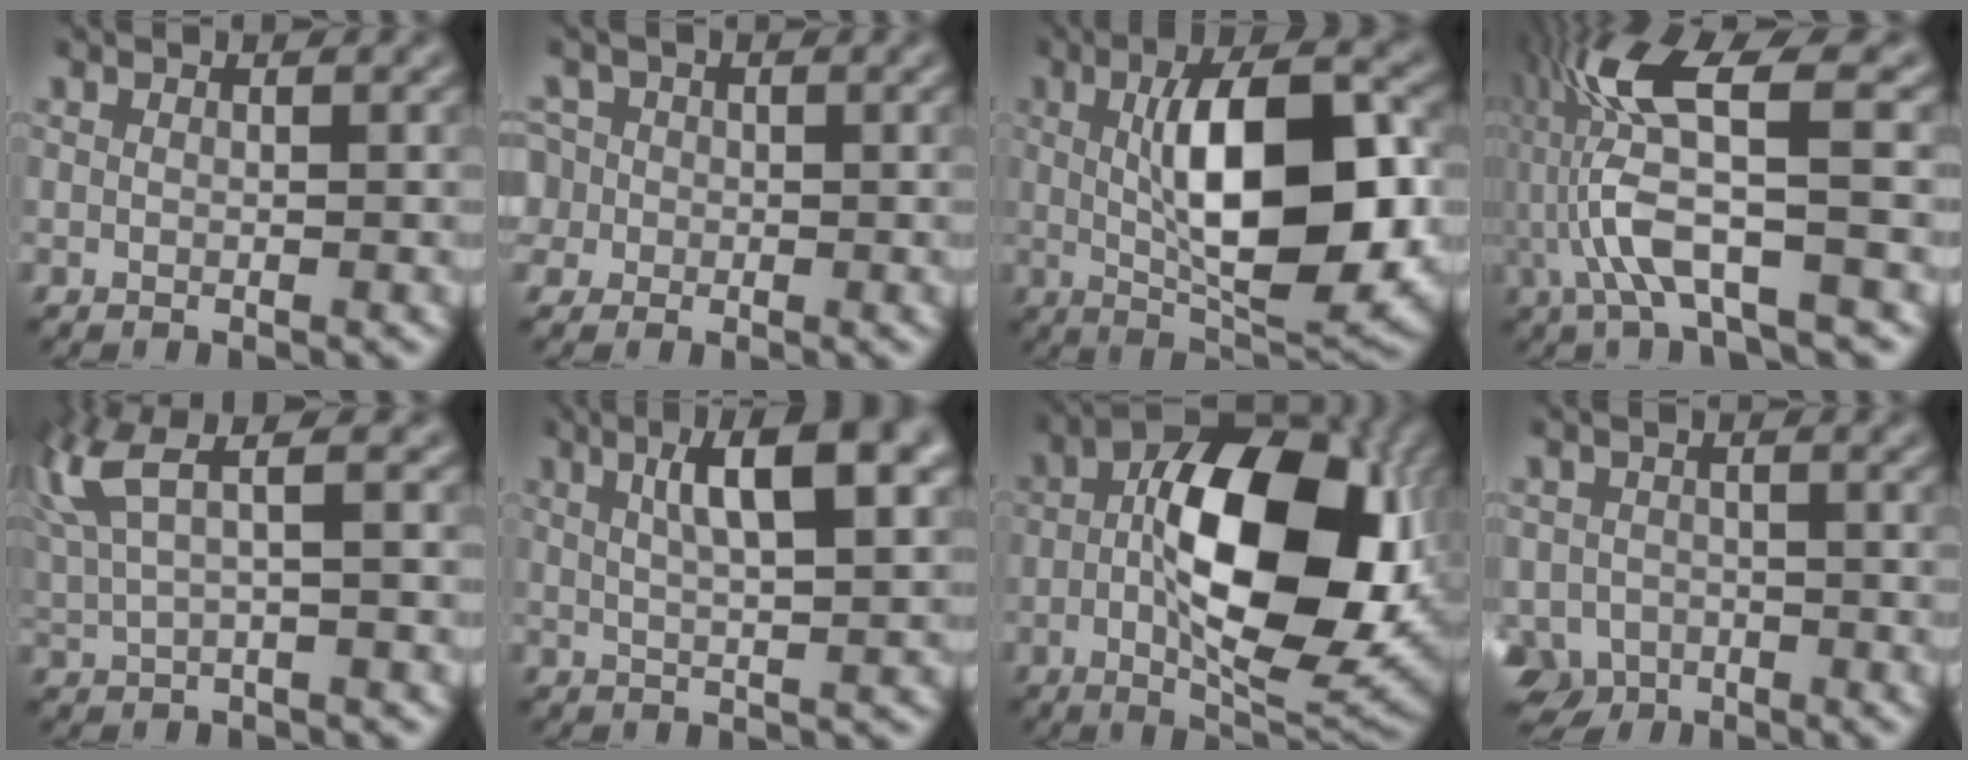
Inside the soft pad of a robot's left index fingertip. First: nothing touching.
{"total": 3.9, "force": [0.7, 3.6, 1.3], "torque": [-0.019, 0.026, -0.007]}
{"total": 11.2, "force": [0.3, 4.0, 10.5], "torque": [-0.157, 0.004, 0.007]}
{"total": 8.8, "force": [-0.5, 2.0, 8.5], "torque": [-0.187, 0.013, -0.012]}
{"total": 5.2, "force": [2.1, 1.3, 4.5], "torque": [-0.112, 0.012, 0.047]}
{"total": 7.5, "force": [2.9, 2.0, 6.6], "torque": [-0.094, 0.009, 0.044]}
{"total": 14.9, "force": [-0.6, 7.3, 13.0], "torque": [-0.197, 0.008, -0.016]}
{"total": 4.4, "force": [-2.8, 3.0, 1.3], "torque": [-0.020, -0.009, -0.055]}